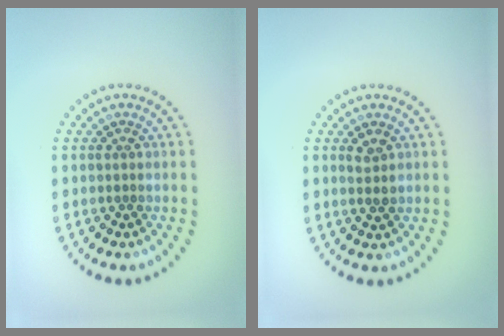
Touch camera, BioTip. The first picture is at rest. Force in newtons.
{"total": 1.4, "press": 1.4, "slide": 0.4}